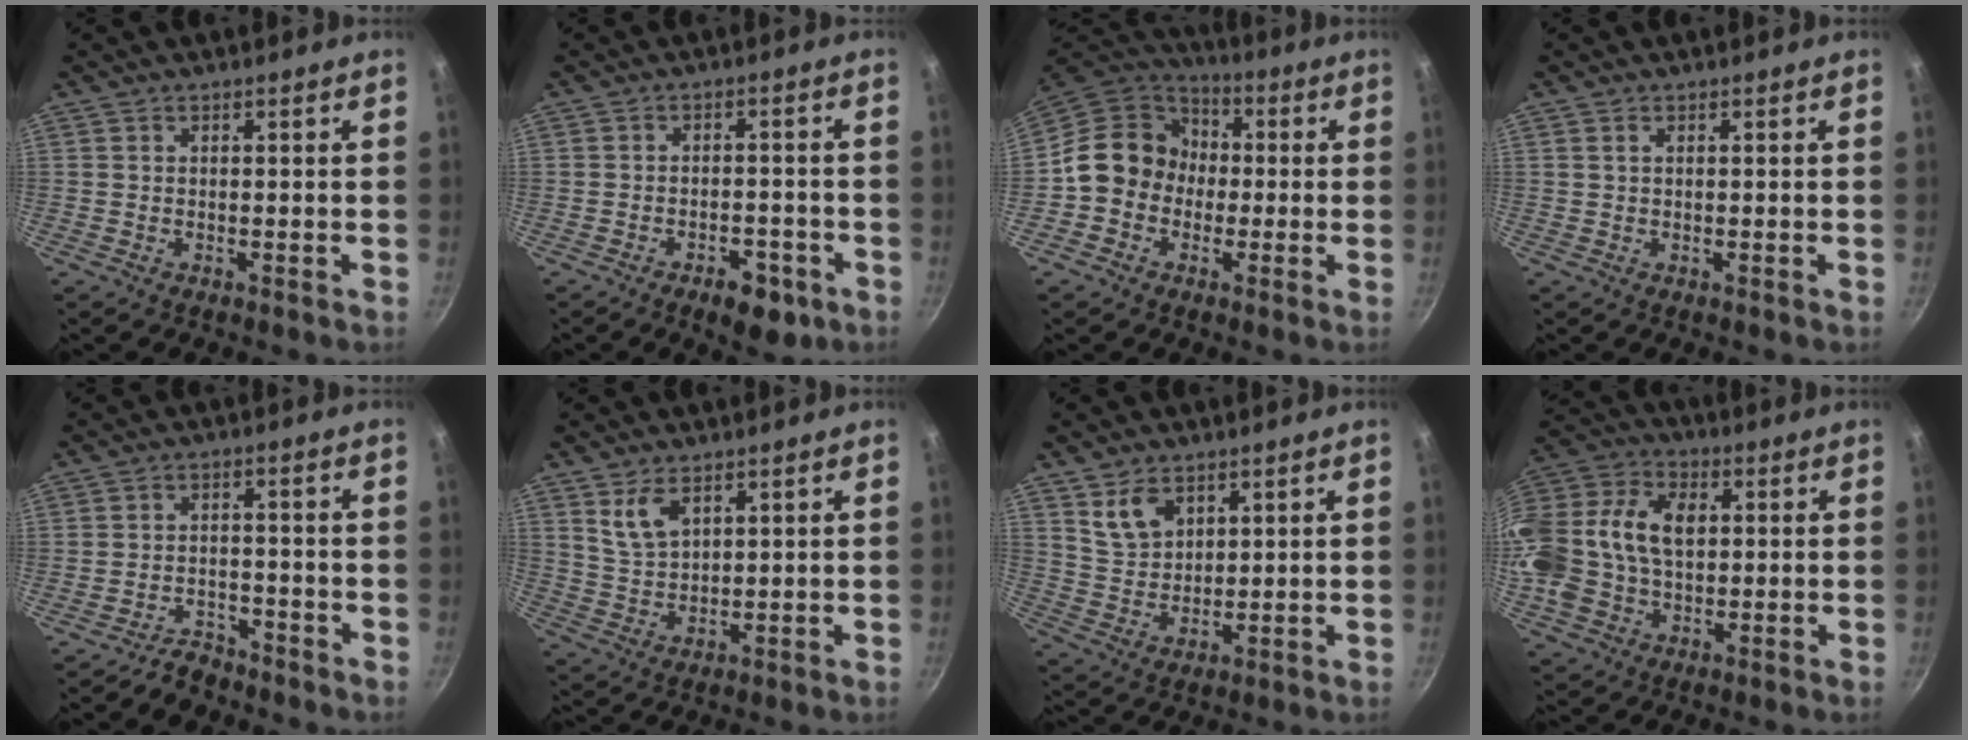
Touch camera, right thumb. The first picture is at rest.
{"total": 6.9, "force": [-3.8, 3.5, 4.6], "torque": [-0.039, 0.025, -0.043]}
{"total": 12.5, "force": [-1.0, 11.1, 5.7], "torque": [-0.054, 0.034, -0.038]}
{"total": 0.7, "force": [0.3, 0.4, 0.5], "torque": [-0.008, 0.002, 0.005]}
{"total": 3.9, "force": [-3.5, 1.7, 0.3], "torque": [0.011, 0.036, -0.059]}
{"total": 6.0, "force": [3.3, 3.2, 3.8], "torque": [-0.063, -0.023, 0.072]}
{"total": 9.3, "force": [3.8, 6.6, 5.4], "torque": [-0.078, -0.017, 0.076]}
{"total": 21.3, "force": [1.7, 15.2, 14.9], "torque": [-0.300, 0.039, 0.022]}